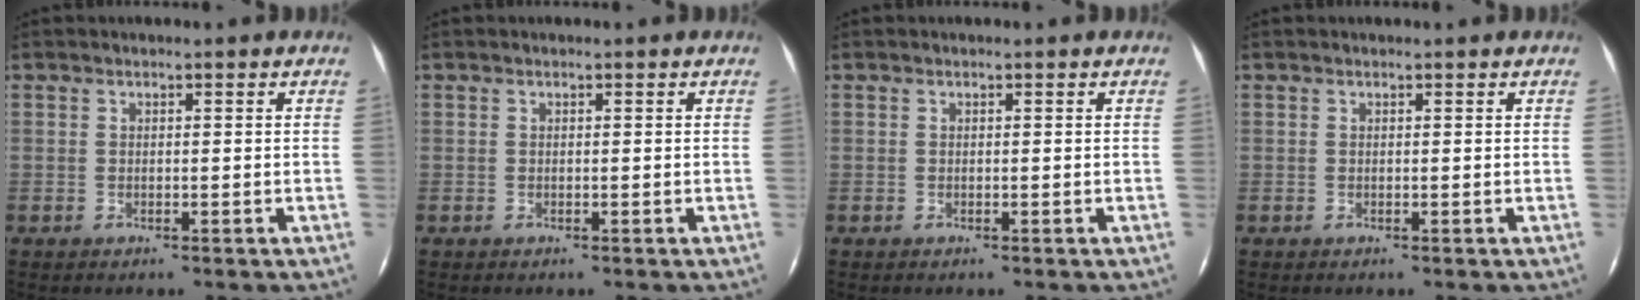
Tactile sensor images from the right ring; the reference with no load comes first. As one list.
[{"total": 0.0}, {"total": 0.0}, {"total": 0.0}]